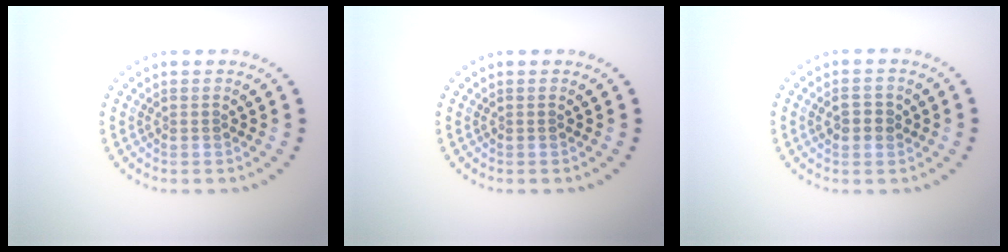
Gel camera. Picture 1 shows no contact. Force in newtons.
{"total": 0.0}
{"total": 2.1, "press": 2.1, "slide": 0.2}